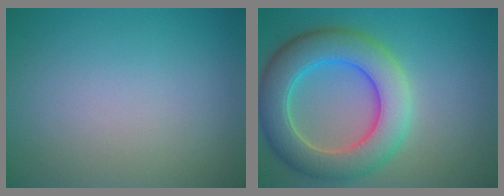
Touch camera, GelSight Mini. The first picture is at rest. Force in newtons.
{"total": 8.3, "press": 8.3, "slide": 0.6}